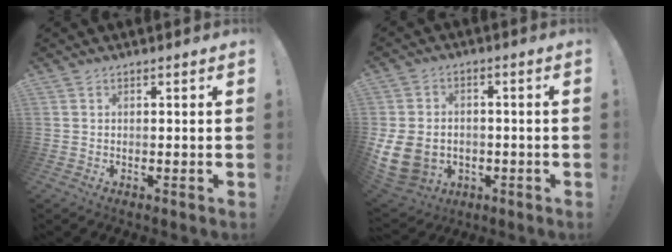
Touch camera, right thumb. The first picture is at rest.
{"total": 11.9, "force": [-2.5, 9.9, 6.1], "torque": [-0.130, 0.015, -0.041]}